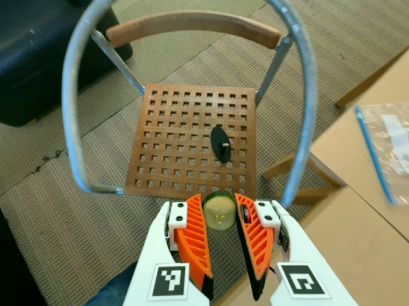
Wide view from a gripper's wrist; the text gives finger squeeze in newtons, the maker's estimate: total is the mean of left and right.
{"total": 8.8, "left": 9.1, "right": 8.6}